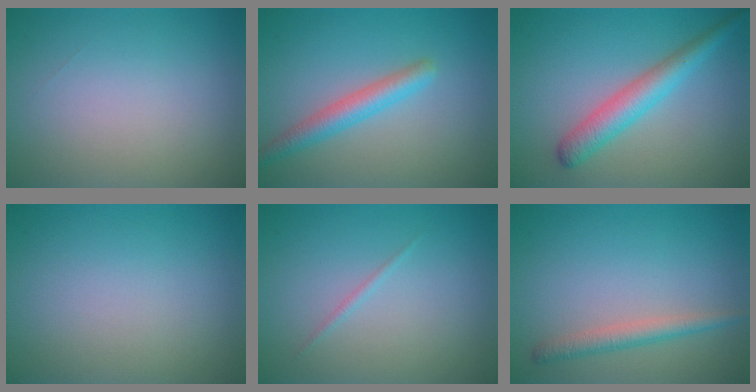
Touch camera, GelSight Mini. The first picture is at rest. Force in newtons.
{"total": 3.0, "press": 3.0, "slide": 0.0}
{"total": 3.9, "press": 3.9, "slide": 0.1}
{"total": 0.0}
{"total": 0.5, "press": 0.5, "slide": 0.0}
{"total": 2.1, "press": 2.1, "slide": 0.1}